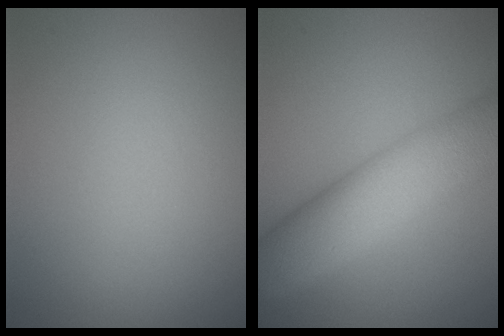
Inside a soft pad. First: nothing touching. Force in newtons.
{"total": 9.4, "press": 9.4, "slide": 0.2}